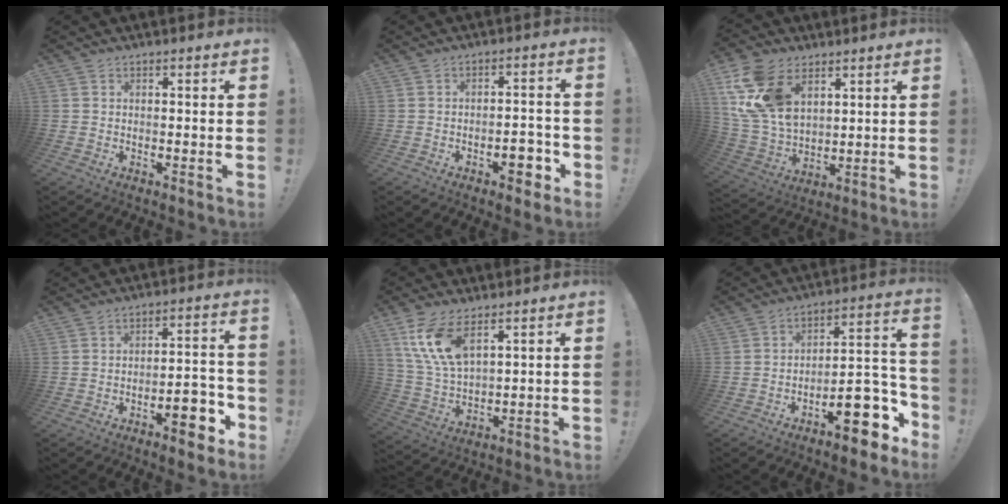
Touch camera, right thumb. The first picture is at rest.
{"total": 6.3, "force": [-3.3, 3.0, 4.5], "torque": [-0.047, 0.014, -0.057]}
{"total": 17.9, "force": [8.2, 11.4, 11.0], "torque": [-0.233, -0.033, 0.157]}
{"total": 9.5, "force": [-5.2, 3.5, 7.1], "torque": [-0.083, 0.028, -0.088]}
{"total": 12.3, "force": [7.0, 5.3, 8.6], "torque": [-0.188, -0.021, 0.132]}
{"total": 15.8, "force": [-9.1, 6.2, 11.3], "torque": [-0.116, 0.060, -0.140]}